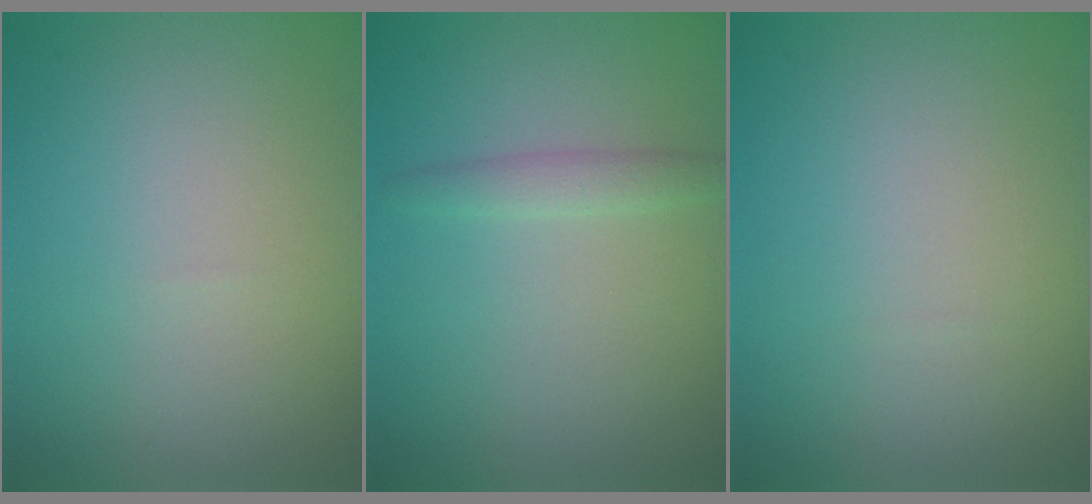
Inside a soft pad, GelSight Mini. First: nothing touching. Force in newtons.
{"total": 1.4, "press": 1.4, "slide": 0.1}
{"total": 0.0}